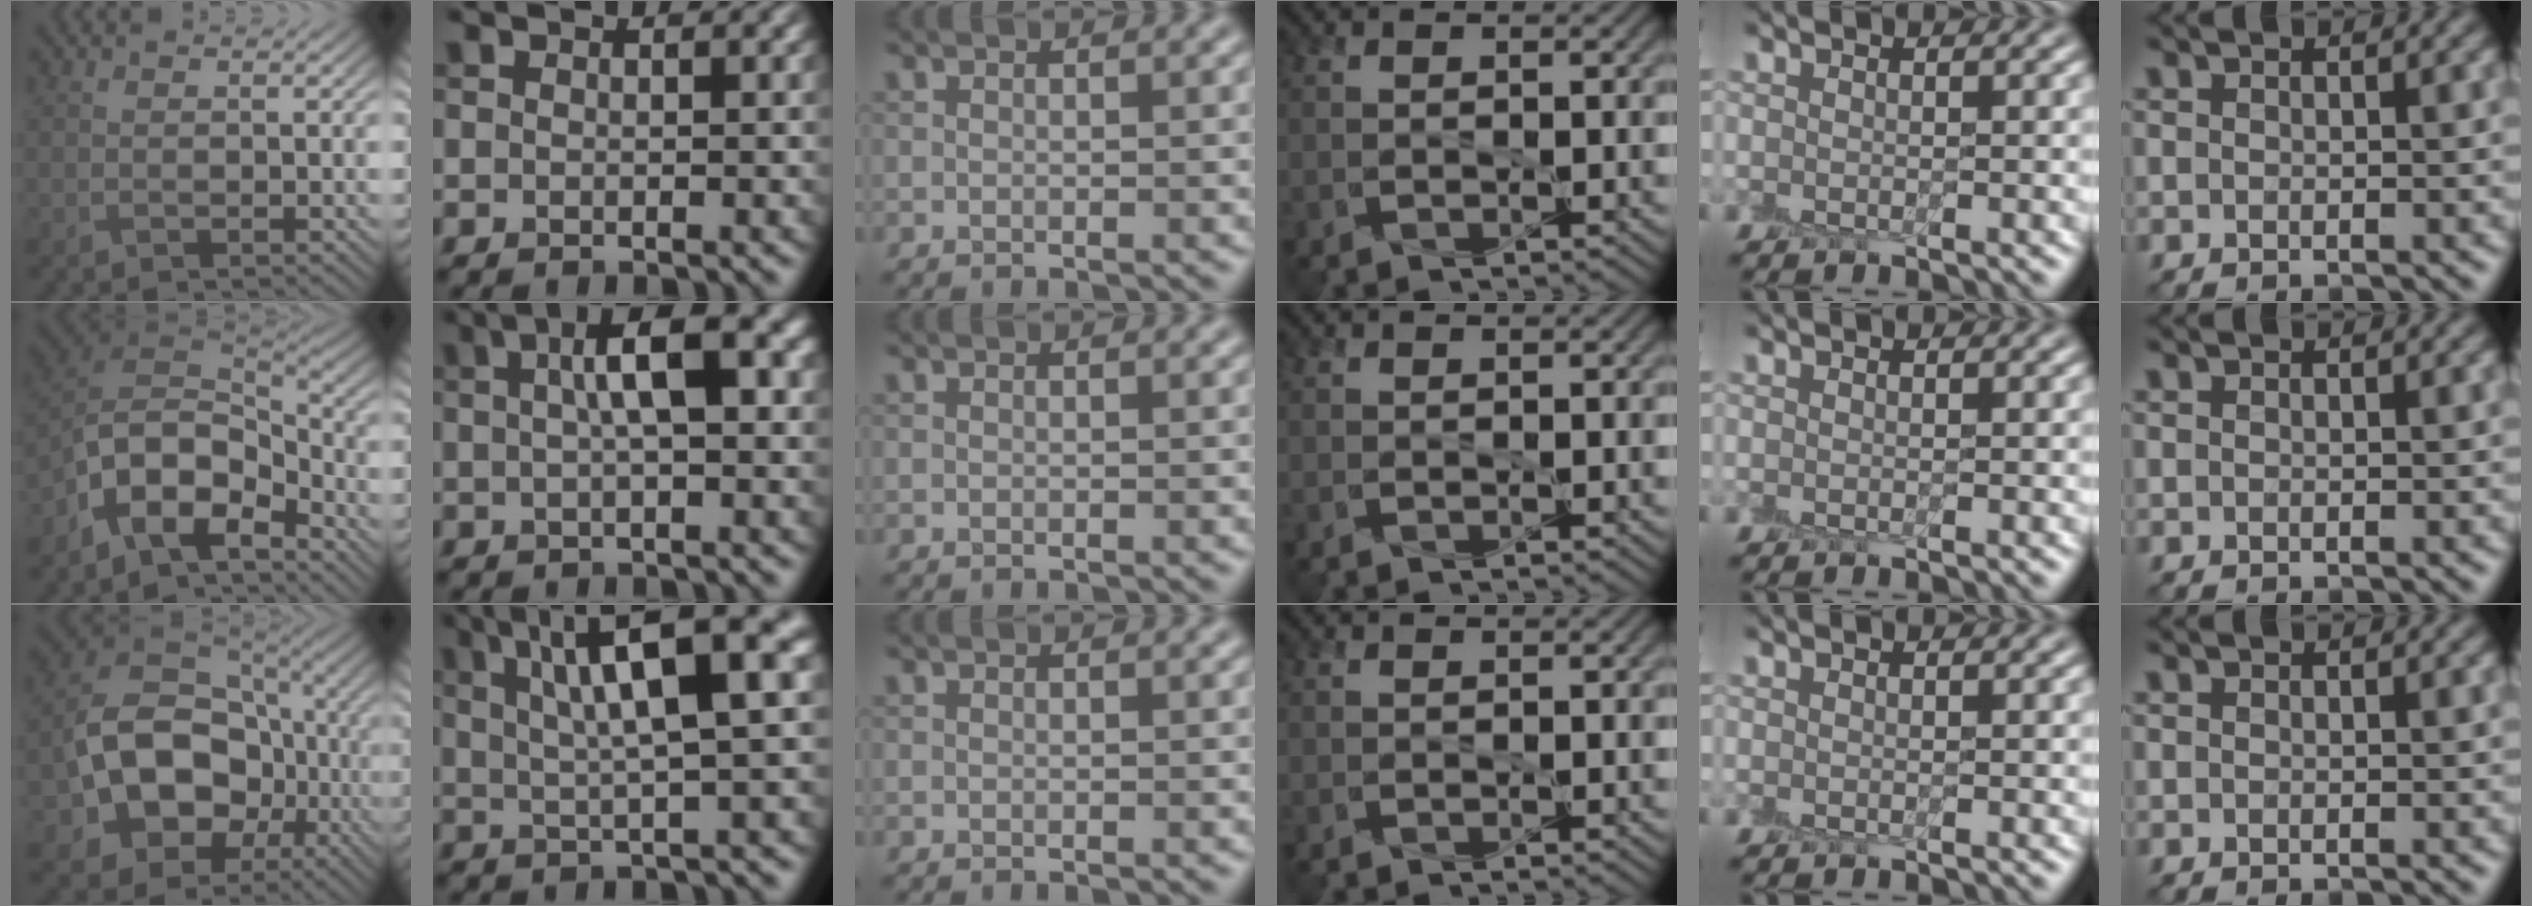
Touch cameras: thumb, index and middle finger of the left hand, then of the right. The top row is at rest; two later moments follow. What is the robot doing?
{"motion": "peel", "object": "postage stamp"}